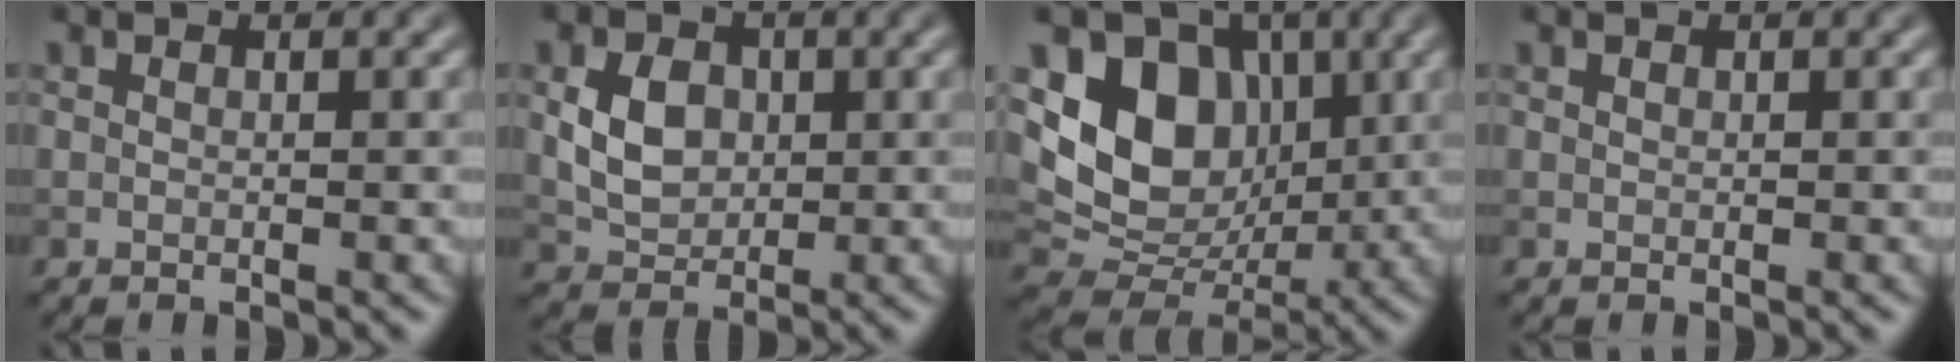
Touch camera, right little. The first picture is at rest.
{"total": 4.0, "force": [0.4, 3.1, 2.6], "torque": [-0.056, -0.002, 0.005]}
{"total": 9.2, "force": [2.0, 7.2, 5.3], "torque": [-0.101, -0.015, 0.030]}
{"total": 0.0}